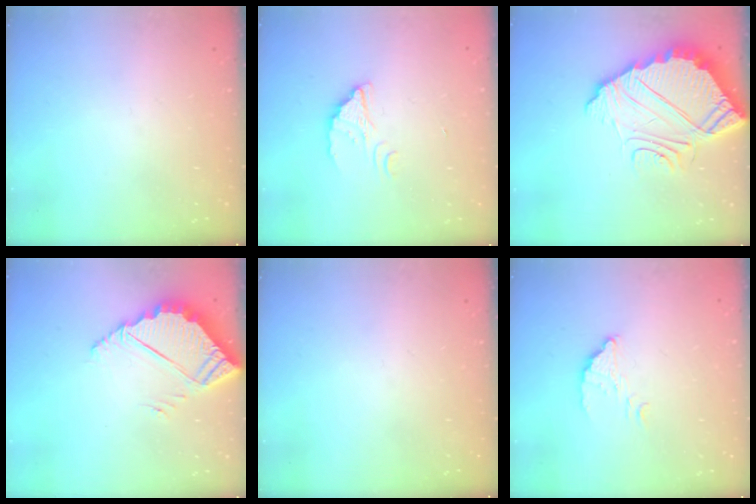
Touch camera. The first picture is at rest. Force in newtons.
{"total": 2.2, "press": 2.2, "slide": 0.2}
{"total": 9.6, "press": 9.6, "slide": 0.5}
{"total": 5.8, "press": 5.8, "slide": 0.2}
{"total": 0.0}
{"total": 3.1, "press": 3.1, "slide": 0.1}